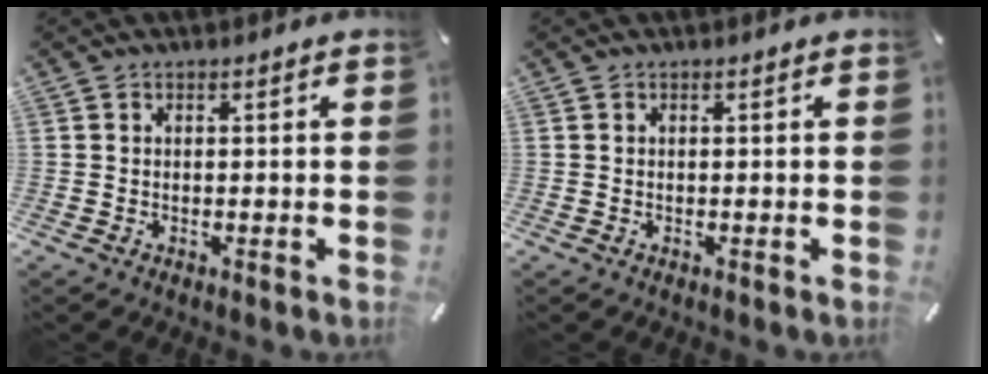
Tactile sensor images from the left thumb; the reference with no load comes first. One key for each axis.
{"total": 0.0}